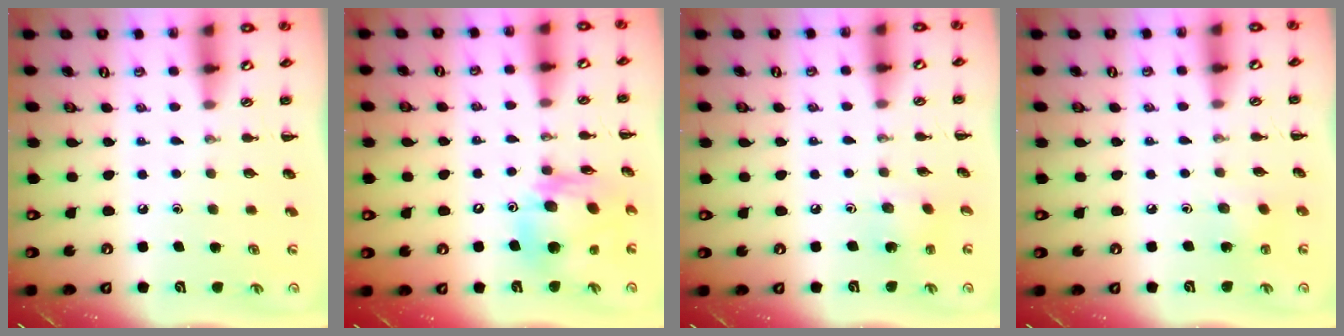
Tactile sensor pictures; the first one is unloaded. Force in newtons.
{"total": 13.8, "press": 13.1, "slide": 4.3}
{"total": 1.7, "press": 1.6, "slide": 0.7}
{"total": 2.3, "press": 2.1, "slide": 0.9}